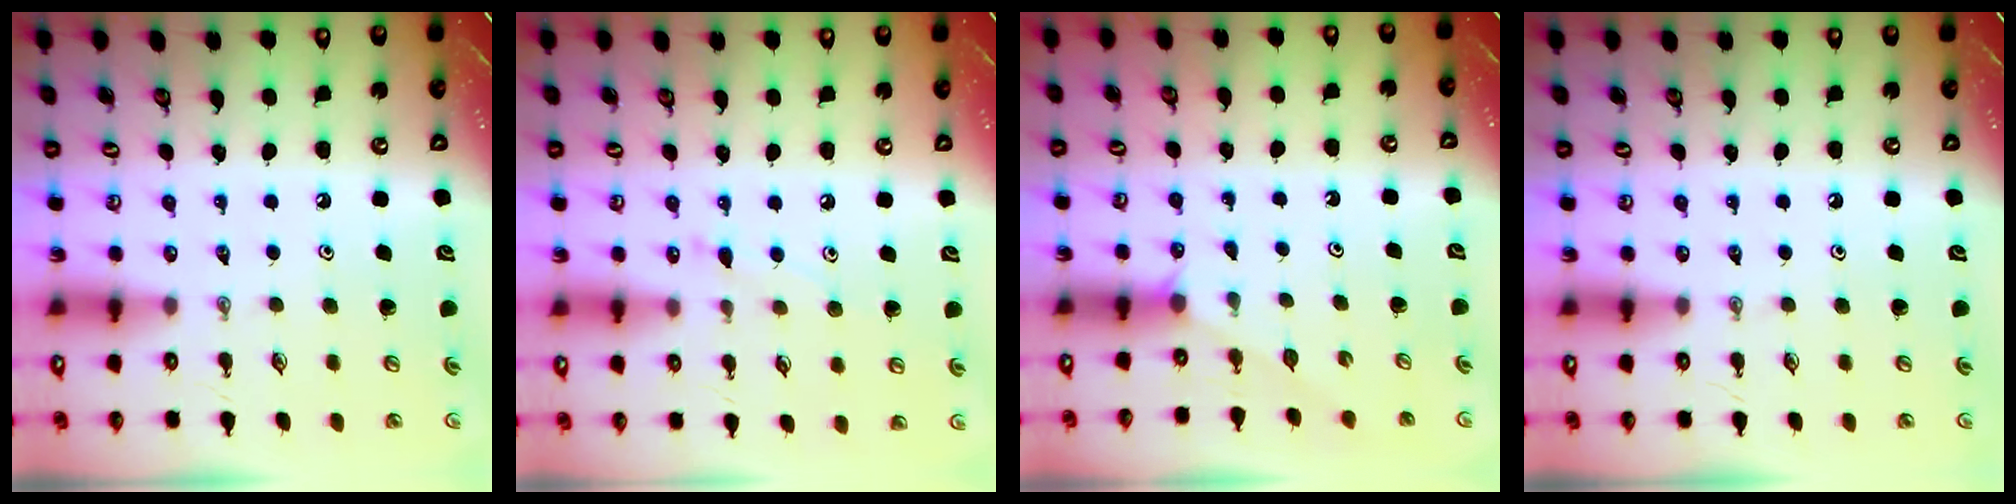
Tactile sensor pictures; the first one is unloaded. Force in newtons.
{"total": 5.8, "press": 5.8, "slide": 0.6}
{"total": 1.5, "press": 1.5, "slide": 0.2}
{"total": 0.0}